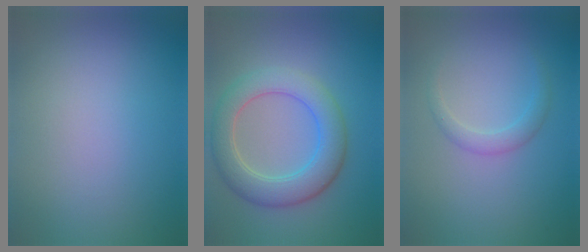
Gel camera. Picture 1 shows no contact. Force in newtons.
{"total": 5.8, "press": 5.8, "slide": 0.6}
{"total": 1.5, "press": 1.5, "slide": 0.0}